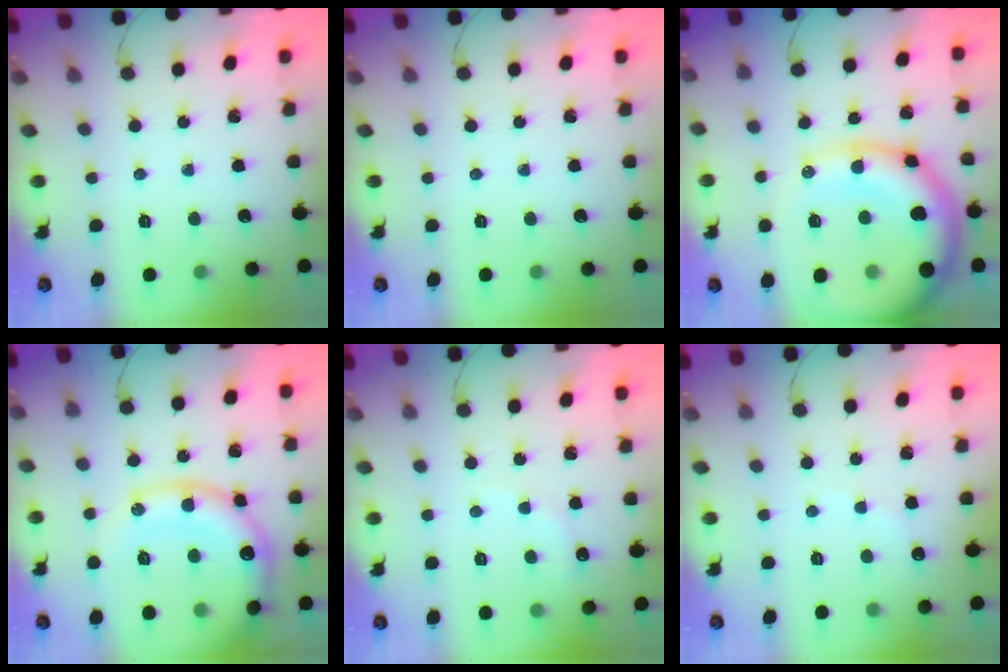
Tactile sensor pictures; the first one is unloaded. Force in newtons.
{"total": 0.0}
{"total": 24.1, "press": 23.8, "slide": 3.9}
{"total": 21.0, "press": 20.8, "slide": 3.0}
{"total": 6.2, "press": 6.0, "slide": 1.4}
{"total": 5.3, "press": 5.2, "slide": 0.9}